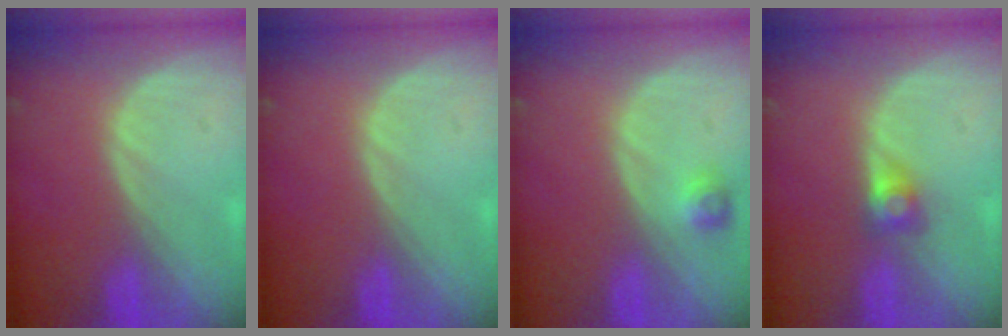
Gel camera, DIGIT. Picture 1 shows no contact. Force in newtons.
{"total": 0.0}
{"total": 2.4, "press": 2.2, "slide": 0.9}
{"total": 2.6, "press": 2.4, "slide": 1.0}